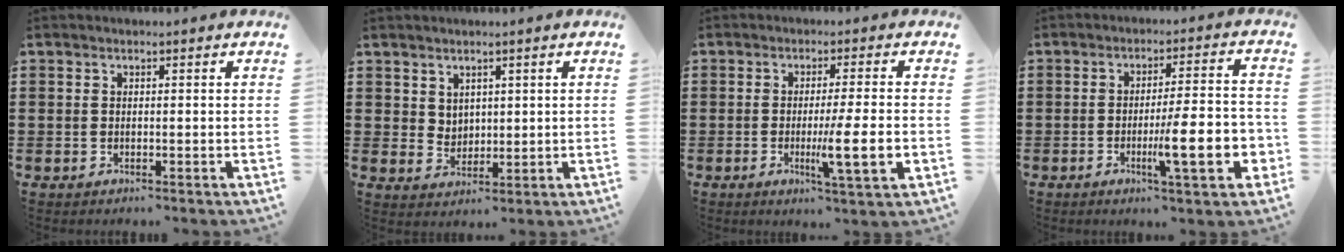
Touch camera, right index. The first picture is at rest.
{"total": 3.0, "force": [2.3, 1.9, 0.4], "torque": [-0.017, 0.002, 0.044]}
{"total": 8.0, "force": [-1.8, 0.1, 7.8], "torque": [-0.126, -0.022, -0.033]}
{"total": 12.0, "force": [-3.5, 2.0, 11.3], "torque": [-0.170, -0.010, -0.060]}